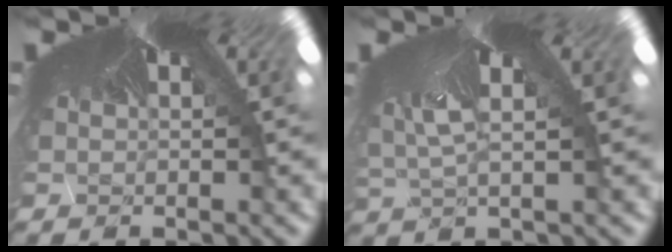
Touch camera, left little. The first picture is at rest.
{"total": 2.3, "force": [-2.1, -0.7, -0.4], "torque": [-0.016, -0.031, -0.009]}